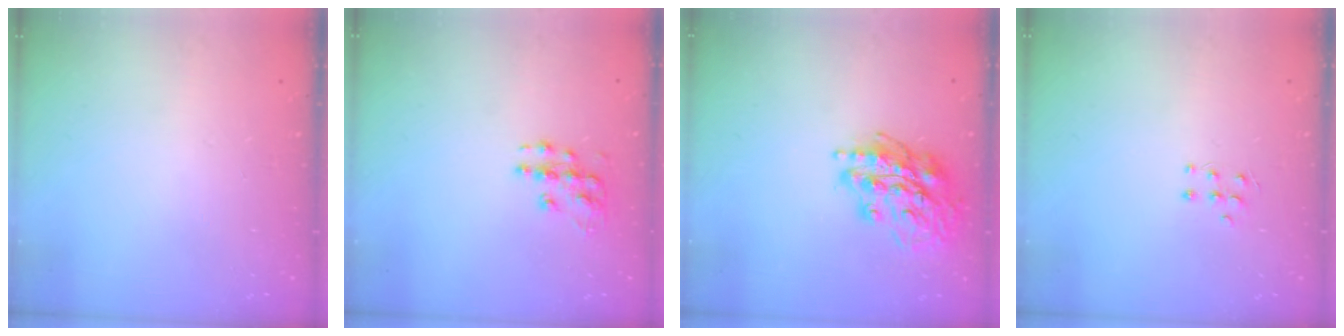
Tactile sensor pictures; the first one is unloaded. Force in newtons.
{"total": 8.9, "press": 8.8, "slide": 0.6}
{"total": 17.5, "press": 17.4, "slide": 1.8}
{"total": 4.8, "press": 4.7, "slide": 0.8}